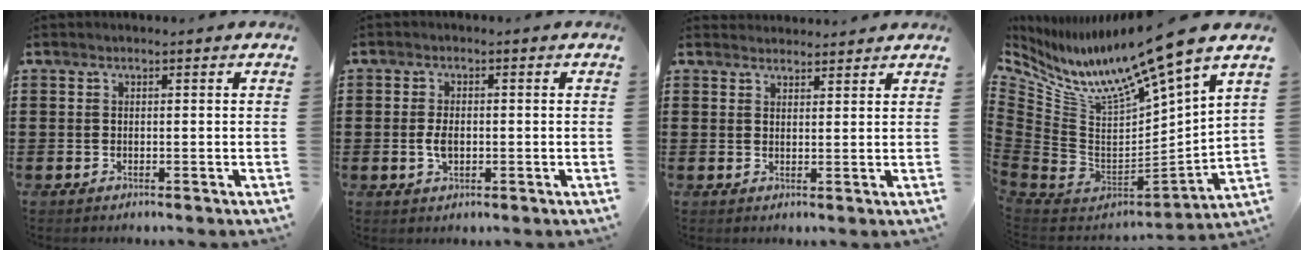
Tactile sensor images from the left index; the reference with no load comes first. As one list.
[{"total": 2.8, "force": [-0.3, 1.5, 2.4], "torque": [-0.054, 0.000, -0.009]}, {"total": 2.0, "force": [2.0, 0.3, -0.2], "torque": [-0.002, -0.001, 0.039]}, {"total": 11.0, "force": [9.3, 0.1, 5.9], "torque": [-0.146, -0.087, 0.152]}]